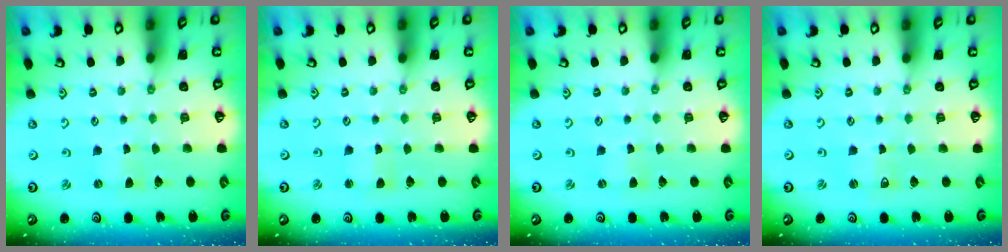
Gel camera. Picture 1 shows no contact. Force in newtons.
{"total": 2.1, "press": 2.1, "slide": 0.3}
{"total": 0.9, "press": 0.9, "slide": 0.1}
{"total": 2.7, "press": 2.7, "slide": 0.3}